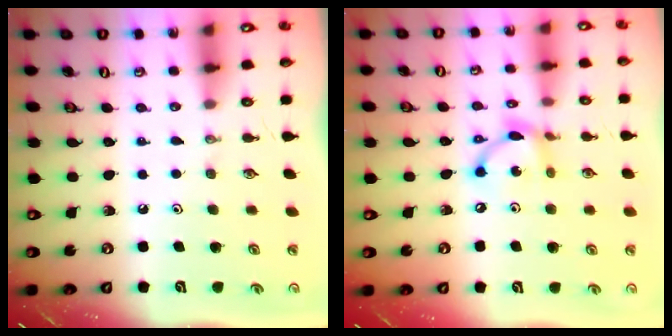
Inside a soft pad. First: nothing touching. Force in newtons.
{"total": 9.7, "press": 9.7, "slide": 0.4}